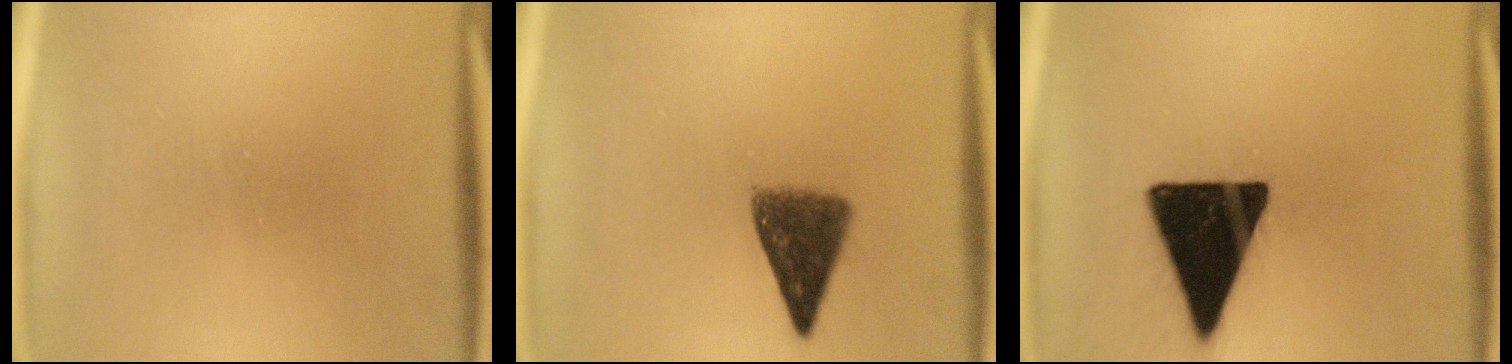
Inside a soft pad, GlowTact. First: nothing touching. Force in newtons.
{"total": 7.5}
{"total": 19.5}